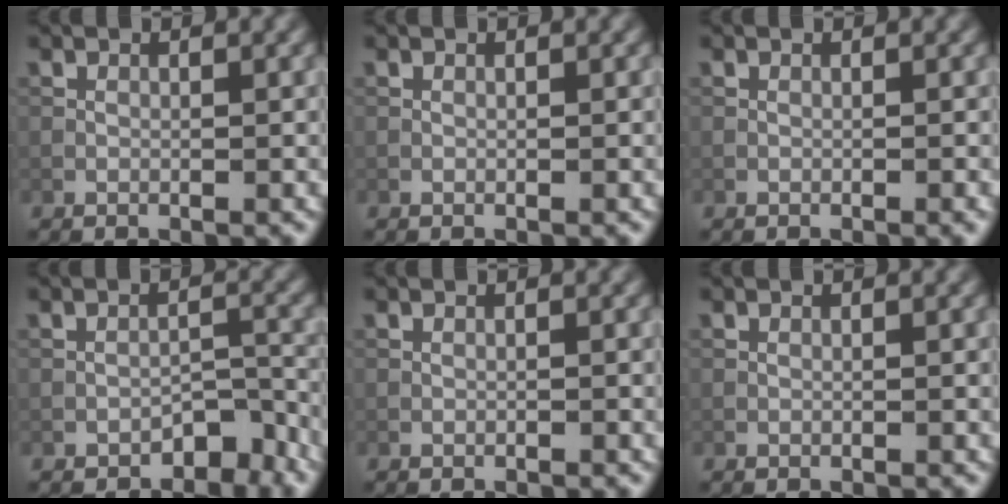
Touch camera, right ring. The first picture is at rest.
{"total": 0.0}
{"total": 0.5, "force": [-0.3, 0.1, 0.4], "torque": [-0.007, 0.000, -0.005]}
{"total": 2.6, "force": [-2.1, 1.1, 1.0], "torque": [-0.011, 0.012, -0.032]}
{"total": 0.0}
{"total": 0.0}